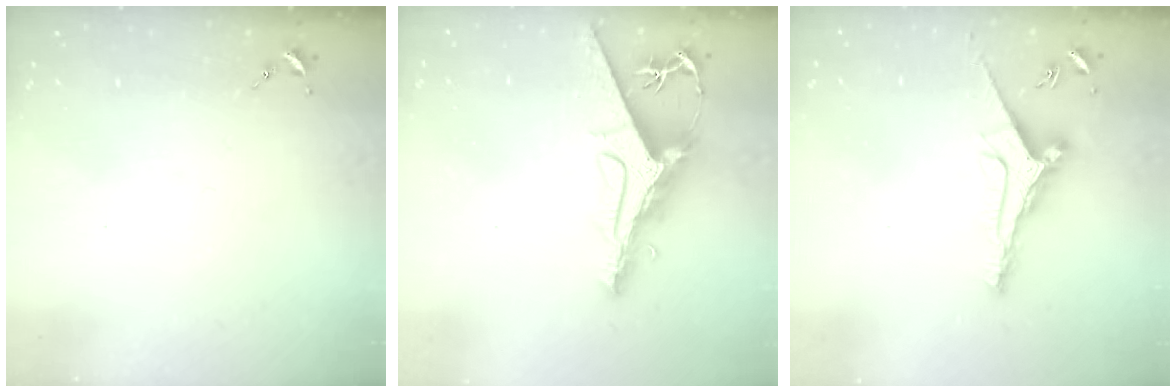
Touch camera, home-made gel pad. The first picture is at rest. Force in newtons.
{"total": 10.1, "press": 10.0, "slide": 1.3}
{"total": 10.5, "press": 10.5, "slide": 0.3}